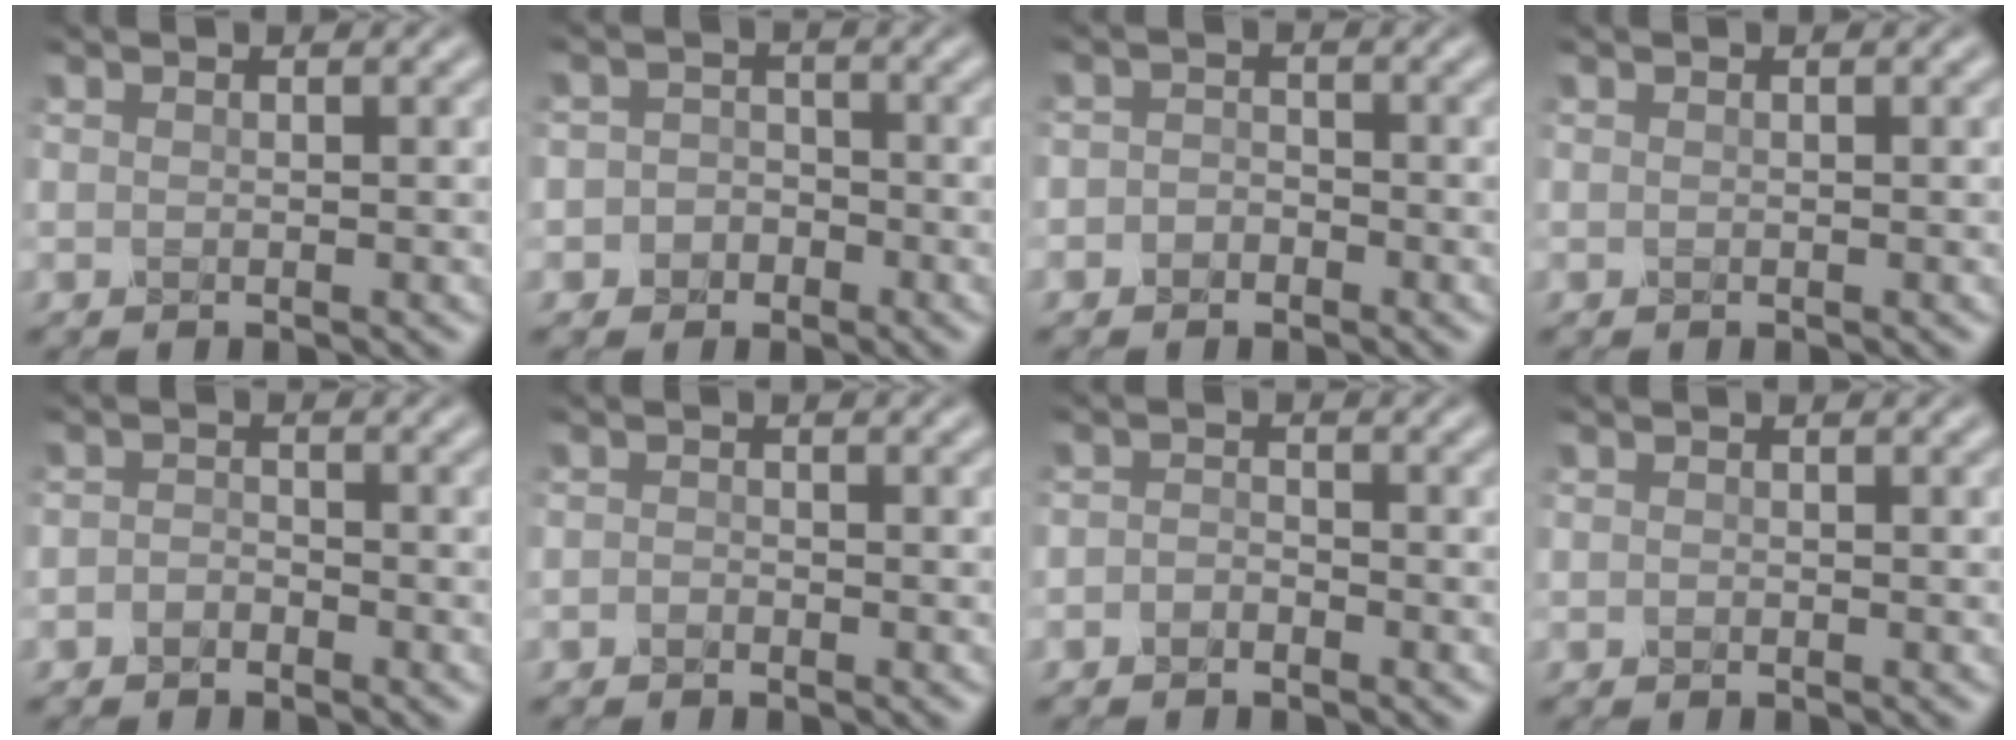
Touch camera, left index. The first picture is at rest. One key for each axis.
{"total": 2.6, "fx": -1.1, "fy": 2.3, "fz": 0.4, "tx": 0.021, "ty": 0.008, "tz": -0.038}
{"total": 1.4, "fx": -0.7, "fy": 1.1, "fz": 0.4, "tx": 0.003, "ty": 0.003, "tz": -0.021}
{"total": 0.0}
{"total": 1.2, "fx": -0.9, "fy": 0.8, "fz": 0.4, "tx": -0.005, "ty": 0.004, "tz": -0.020}
{"total": 0.6, "fx": -0.5, "fy": 0.3, "fz": 0.2, "tx": -0.002, "ty": -0.002, "tz": -0.011}
{"total": 1.2, "fx": -0.8, "fy": 0.7, "fz": 0.5, "tx": -0.008, "ty": 0.003, "tz": -0.019}
{"total": 0.0}